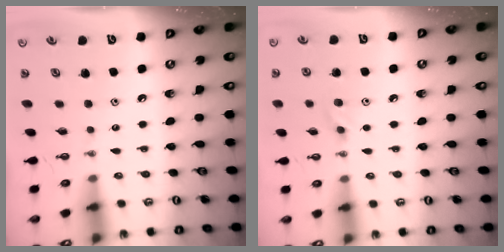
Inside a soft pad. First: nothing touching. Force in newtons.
{"total": 4.6, "press": 4.3, "slide": 1.6}